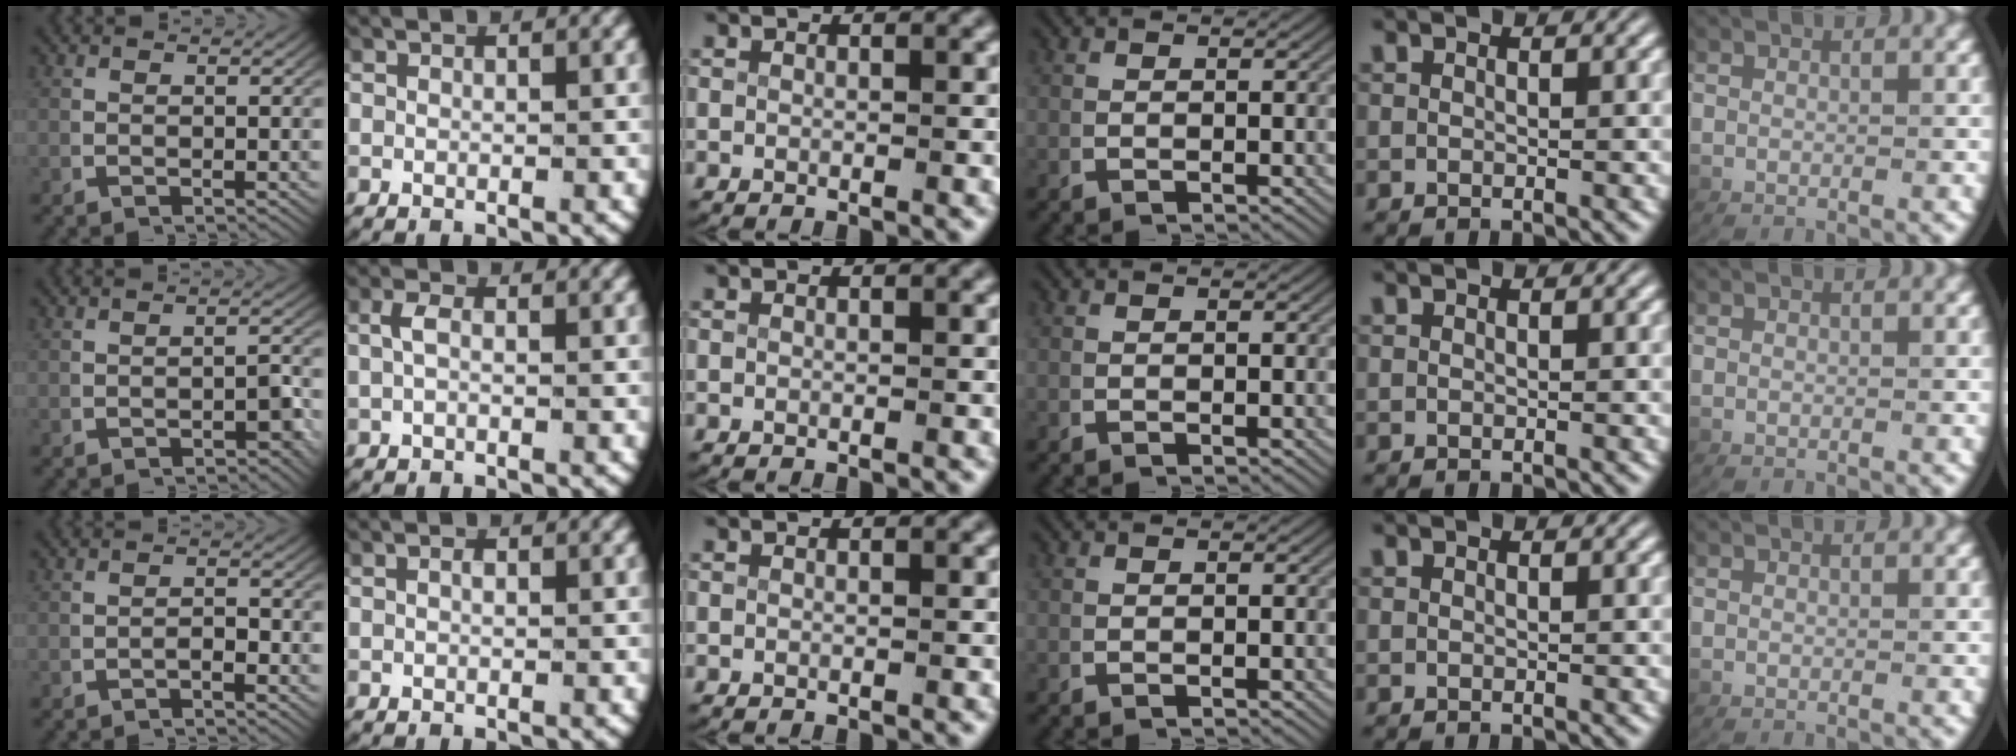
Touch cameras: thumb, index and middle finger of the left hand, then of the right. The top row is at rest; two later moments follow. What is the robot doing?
{"motion": "lift_and_place", "object": "key"}